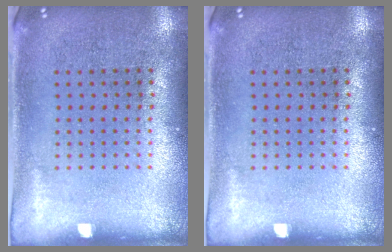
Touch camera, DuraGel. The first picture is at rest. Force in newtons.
{"total": 0.0}